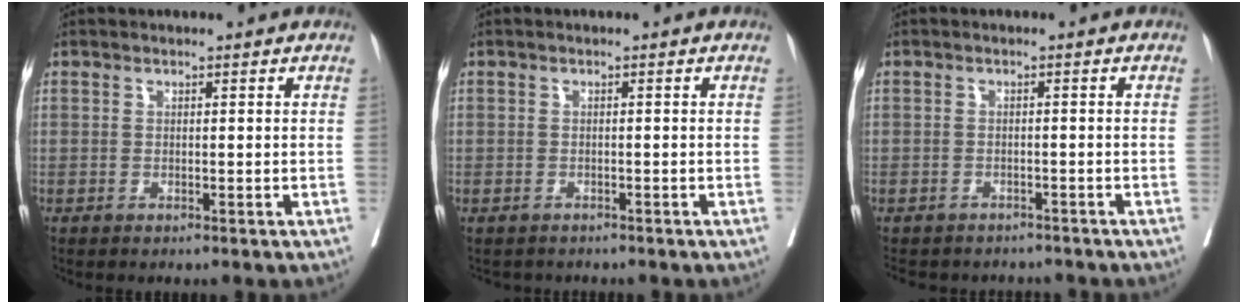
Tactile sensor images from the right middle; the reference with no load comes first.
{"total": 2.2, "force": [-1.9, 1.1, 0.1], "torque": [-0.009, -0.001, -0.028]}
{"total": 8.5, "force": [-7.6, 3.4, 1.6], "torque": [-0.028, 0.004, -0.092]}